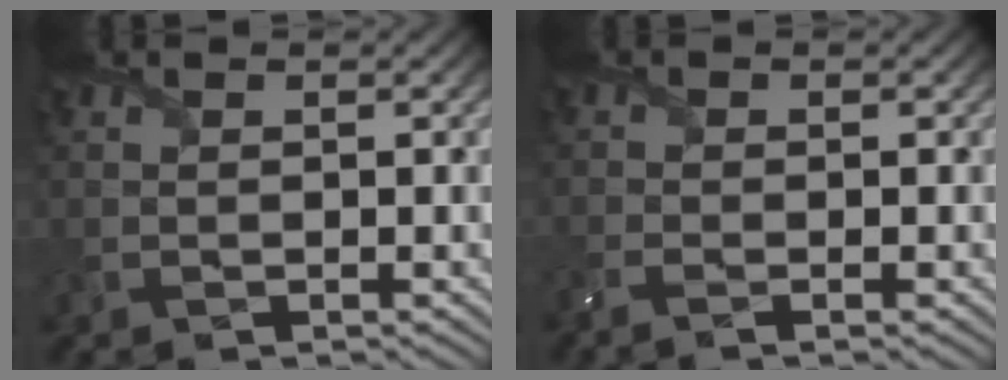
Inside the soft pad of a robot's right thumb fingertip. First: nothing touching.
{"total": 2.4, "force": [-1.6, 0.8, 1.6], "torque": [-0.045, -0.006, -0.037]}